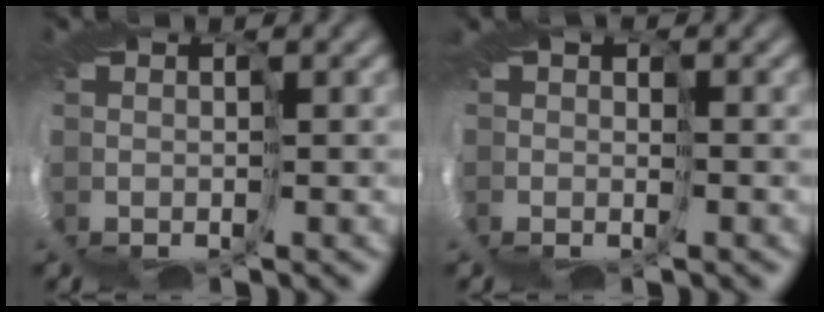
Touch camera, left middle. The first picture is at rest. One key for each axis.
{"total": 1.1, "fx": -0.8, "fy": 0.5, "fz": 0.6, "tx": 0.000, "ty": 0.000, "tz": -0.011}